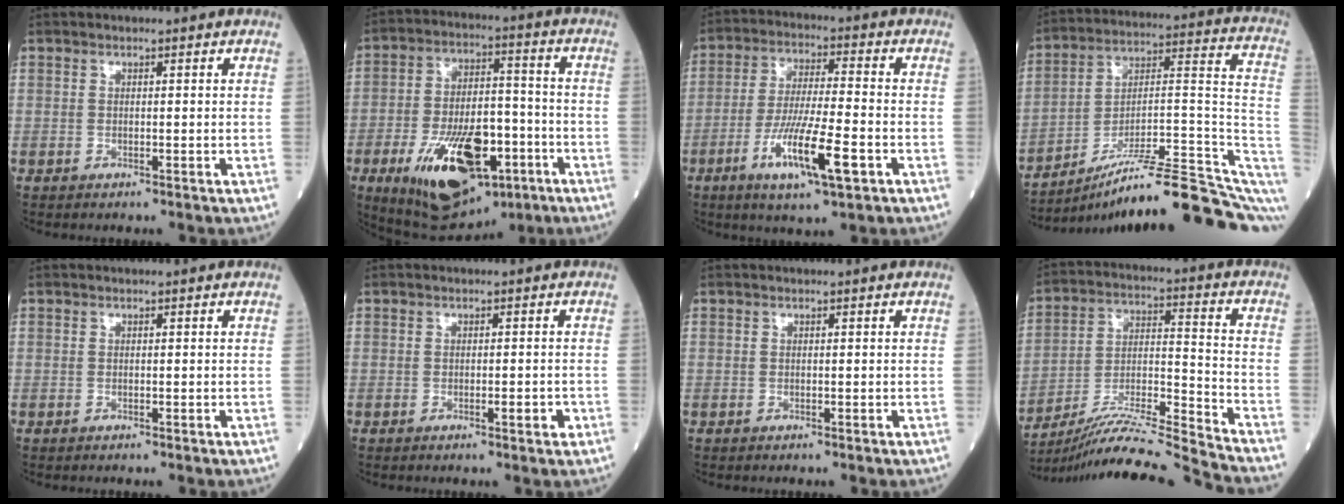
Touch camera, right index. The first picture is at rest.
{"total": 19.5, "force": [-8.5, 8.6, 15.3], "torque": [-0.270, -0.004, -0.125]}
{"total": 11.9, "force": [-4.7, 1.2, 10.9], "torque": [-0.206, -0.017, -0.083]}
{"total": 21.6, "force": [-15.8, 1.7, 14.6], "torque": [-0.144, 0.043, -0.242]}
{"total": 0.0}
{"total": 1.9, "force": [-0.6, 0.4, 1.7], "torque": [-0.026, -0.002, -0.008]}
{"total": 0.0}
{"total": 18.3, "force": [-17.2, -3.1, 5.3], "torque": [-0.093, -0.004, -0.294]}